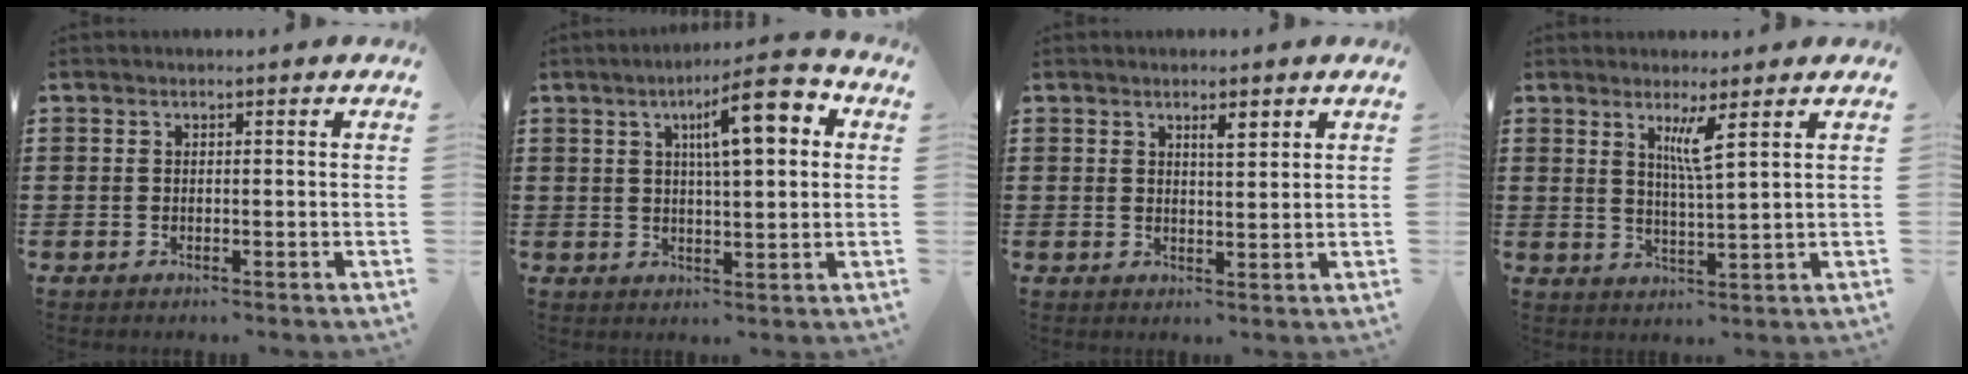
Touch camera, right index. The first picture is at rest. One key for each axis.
{"total": 9.2, "fx": 2.9, "fy": 2.1, "fz": 8.4, "tx": -0.136, "ty": -0.003, "tz": 0.040}
{"total": 2.4, "fx": 1.4, "fy": 0.5, "fz": 1.9, "tx": -0.022, "ty": -0.004, "tz": 0.018}
{"total": 4.0, "fx": 2.3, "fy": -0.2, "fz": 3.2, "tx": -0.063, "ty": -0.006, "tz": 0.036}